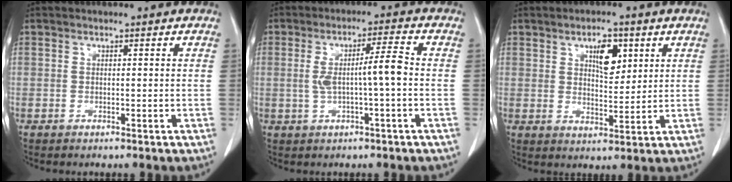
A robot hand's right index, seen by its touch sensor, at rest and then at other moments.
{"total": 6.1, "force": [-0.3, 0.2, 6.1], "torque": [-0.110, 0.013, -0.001]}
{"total": 5.8, "force": [2.6, 2.4, 4.6], "torque": [-0.076, 0.001, 0.046]}